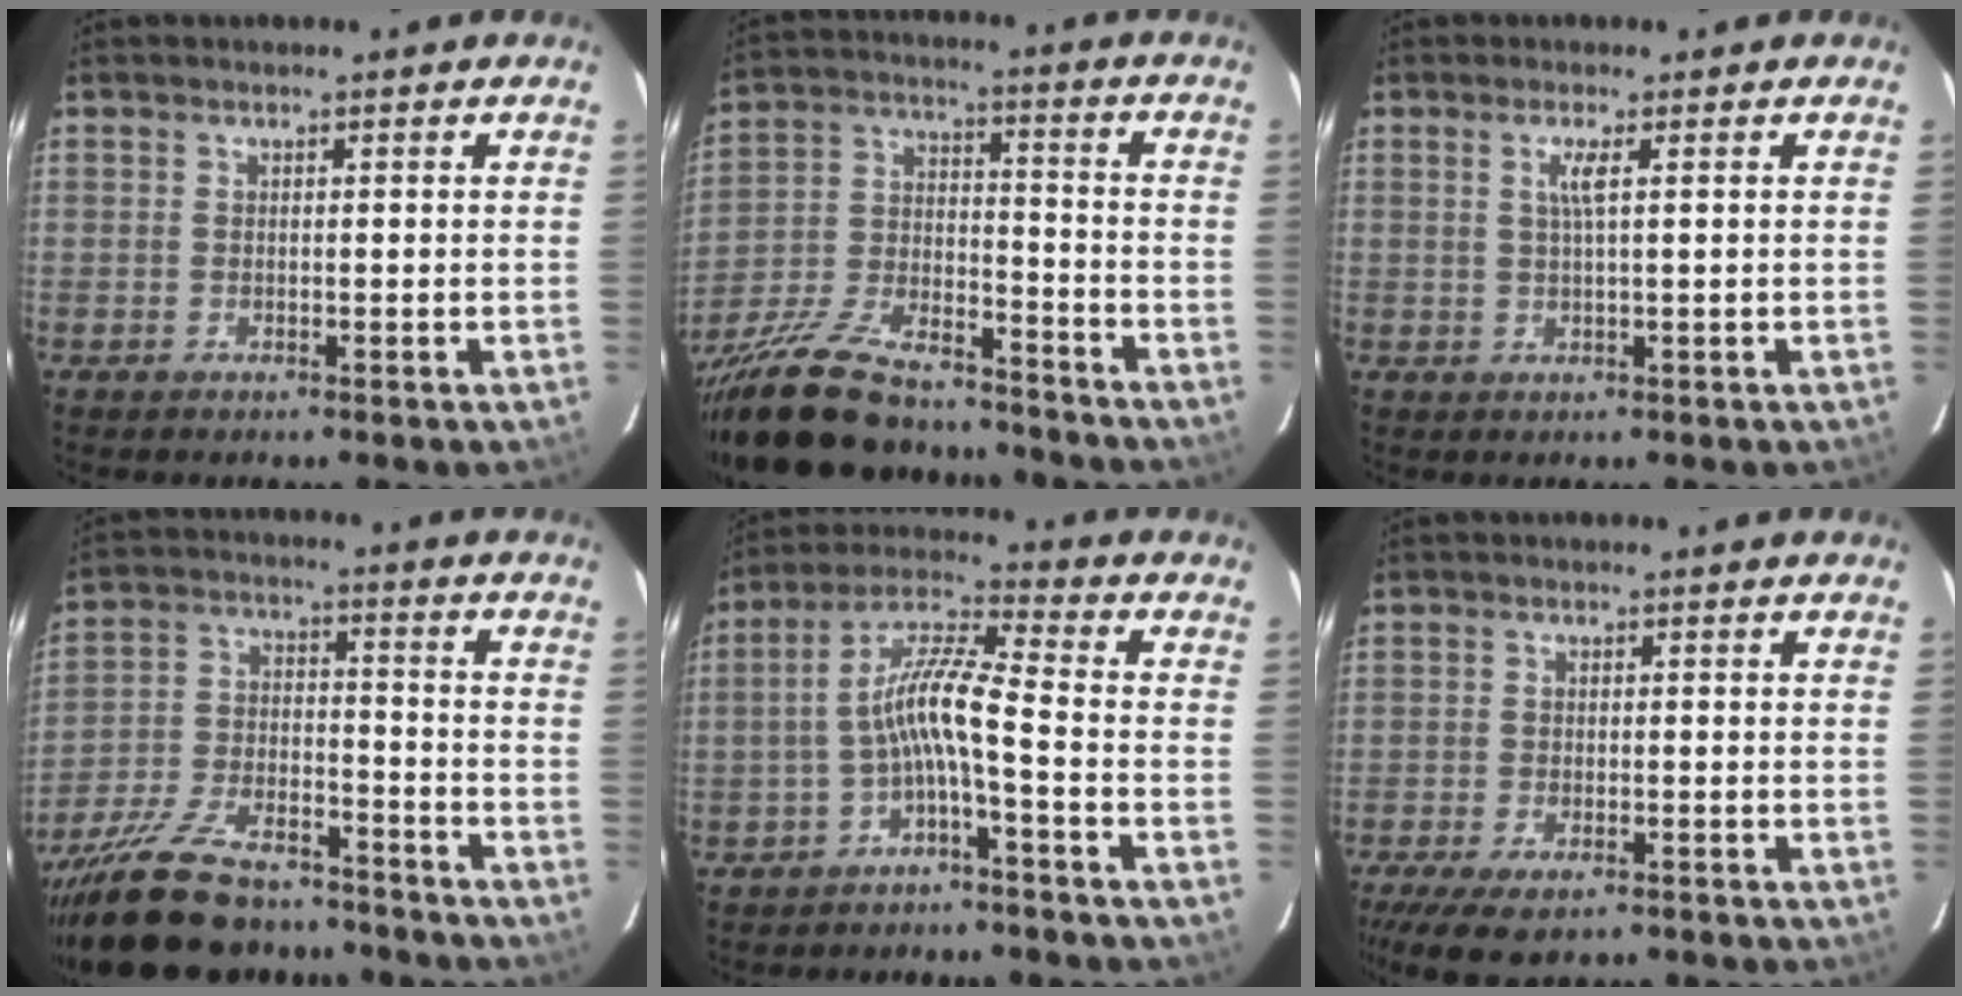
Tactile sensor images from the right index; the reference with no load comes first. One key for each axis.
{"total": 22.9, "fx": -18.4, "fy": 7.8, "fz": 11.2, "tx": -0.227, "ty": -0.016, "tz": -0.296}
{"total": 2.2, "fx": 0.7, "fy": -0.3, "fz": 2.1, "tx": -0.042, "ty": -0.002, "tz": 0.014}
{"total": 20.7, "fx": -16.6, "fy": 7.8, "fz": 9.6, "tx": -0.197, "ty": -0.006, "tz": -0.263}
{"total": 7.9, "fx": -3.0, "fy": 0.4, "fz": 7.3, "tx": -0.169, "ty": 0.020, "tz": -0.056}
{"total": 9.2, "fx": -6.7, "fy": 3.4, "fz": 5.3, "tx": -0.126, "ty": -0.031, "tz": -0.111}